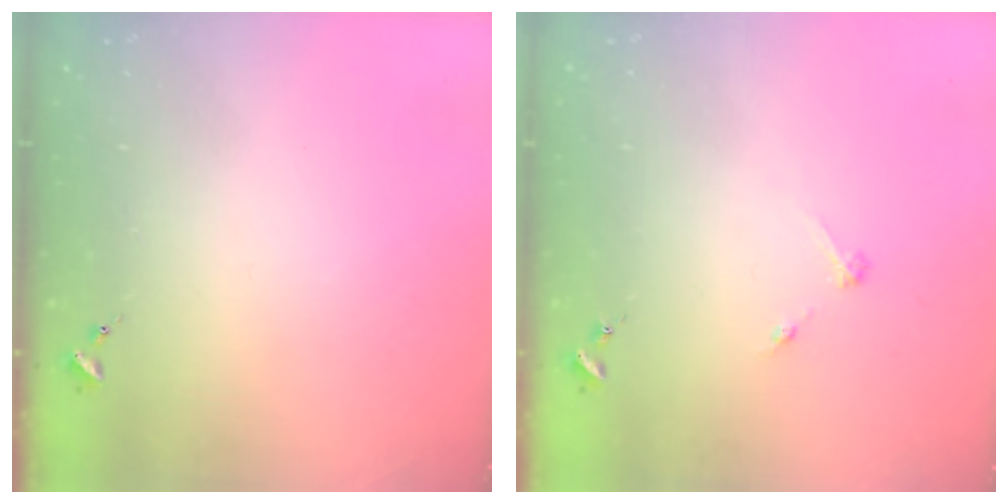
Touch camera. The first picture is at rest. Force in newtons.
{"total": 2.7, "press": 2.7, "slide": 0.3}